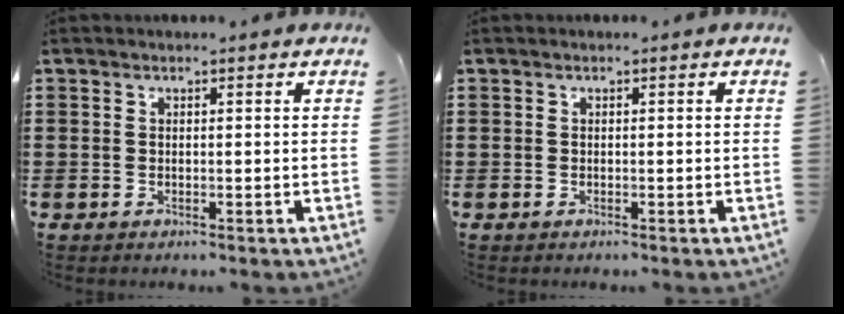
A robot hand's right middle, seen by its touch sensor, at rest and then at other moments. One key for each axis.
{"total": 0.0}